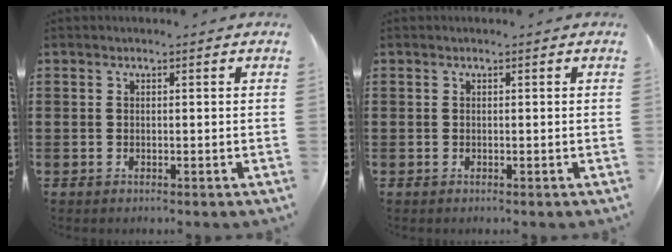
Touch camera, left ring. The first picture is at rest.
{"total": 0.0}